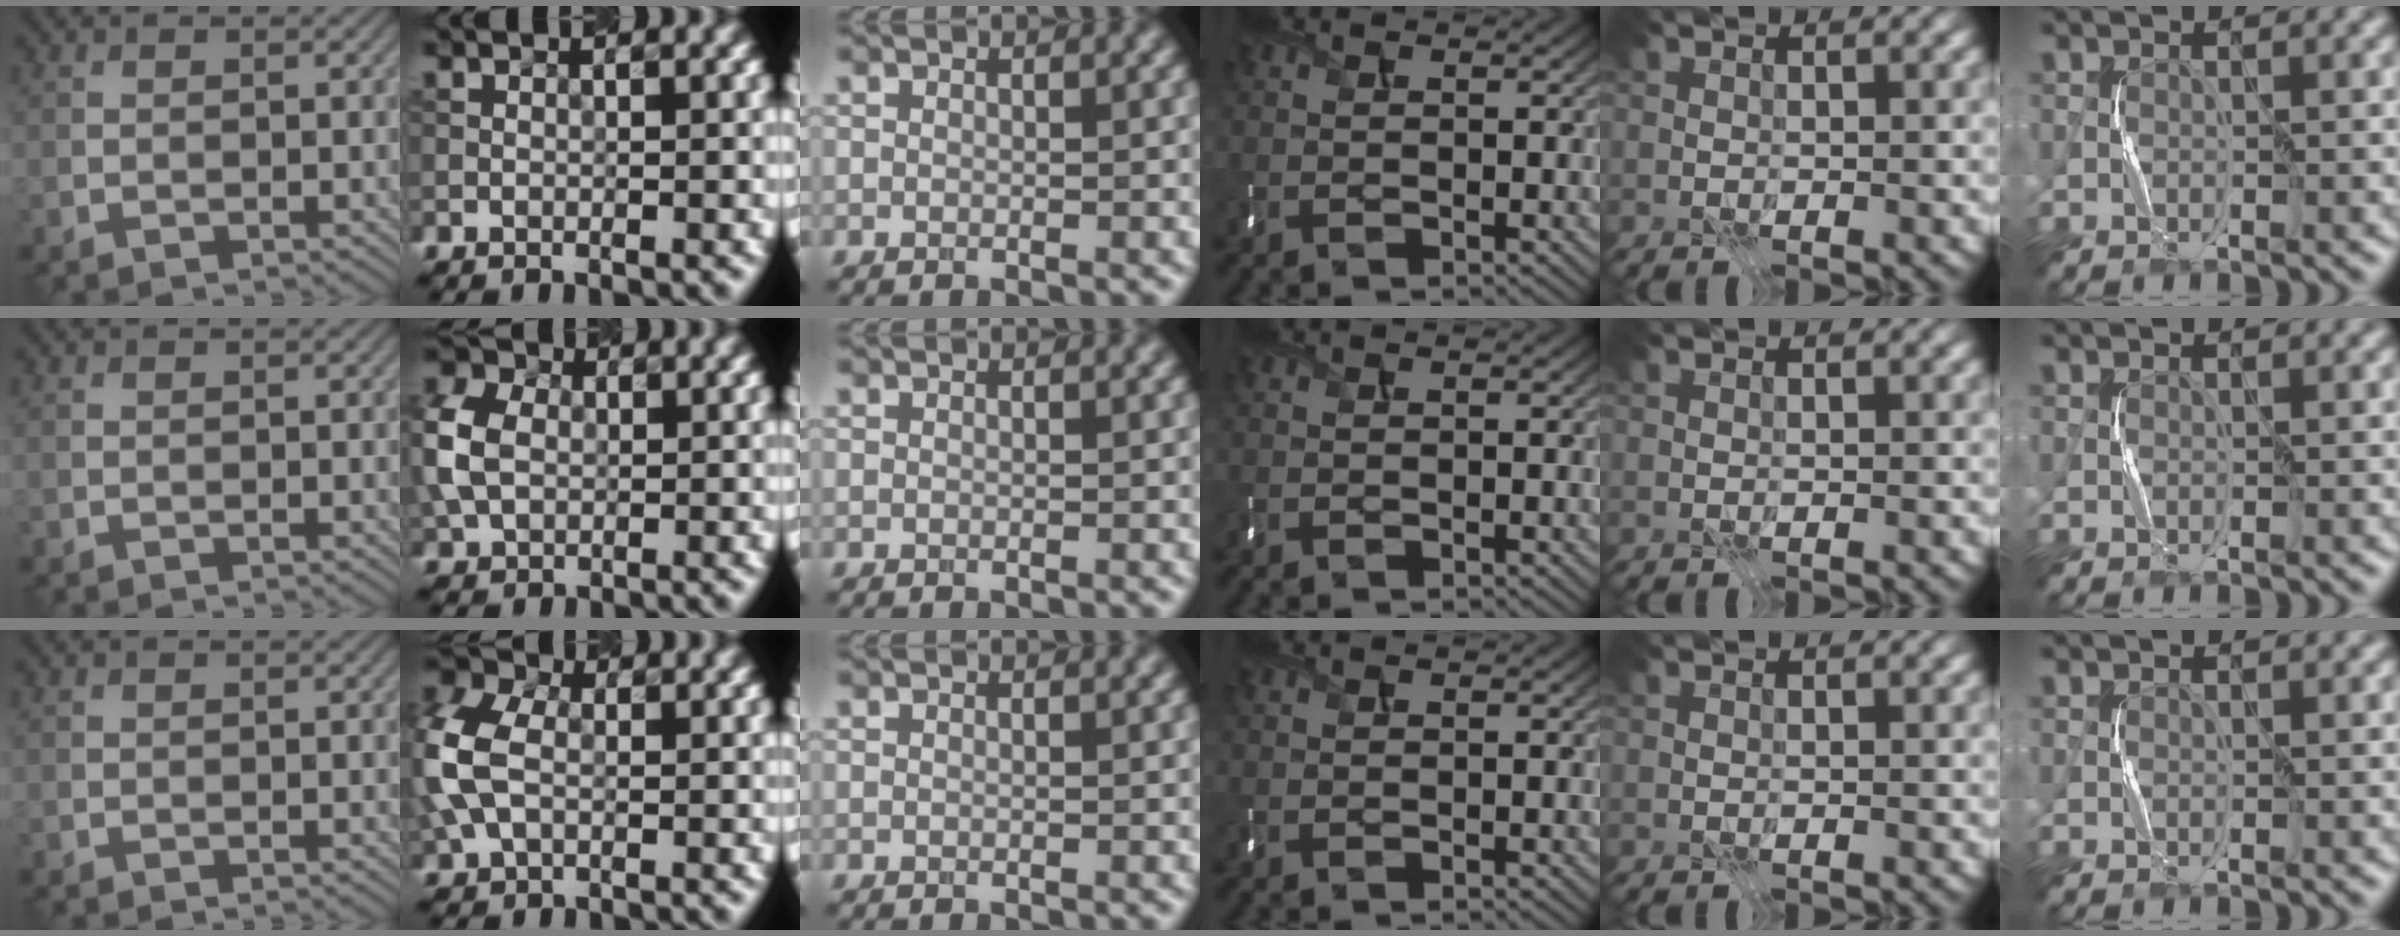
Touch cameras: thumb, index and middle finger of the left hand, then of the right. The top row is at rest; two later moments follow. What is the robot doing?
{"motion": "press", "object": "mouse"}